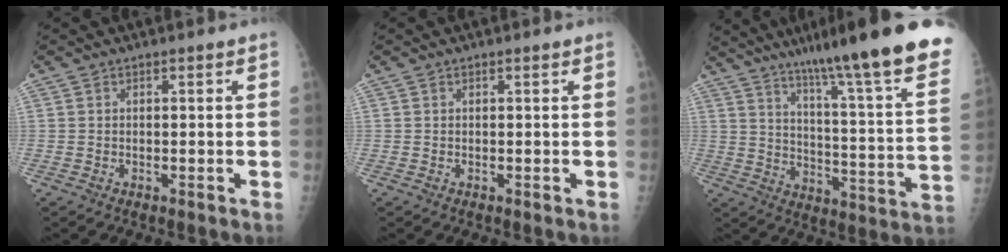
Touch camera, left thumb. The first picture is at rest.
{"total": 0.0}
{"total": 27.4, "force": [19.6, 2.5, 19.0], "torque": [-0.263, -0.081, 0.278]}